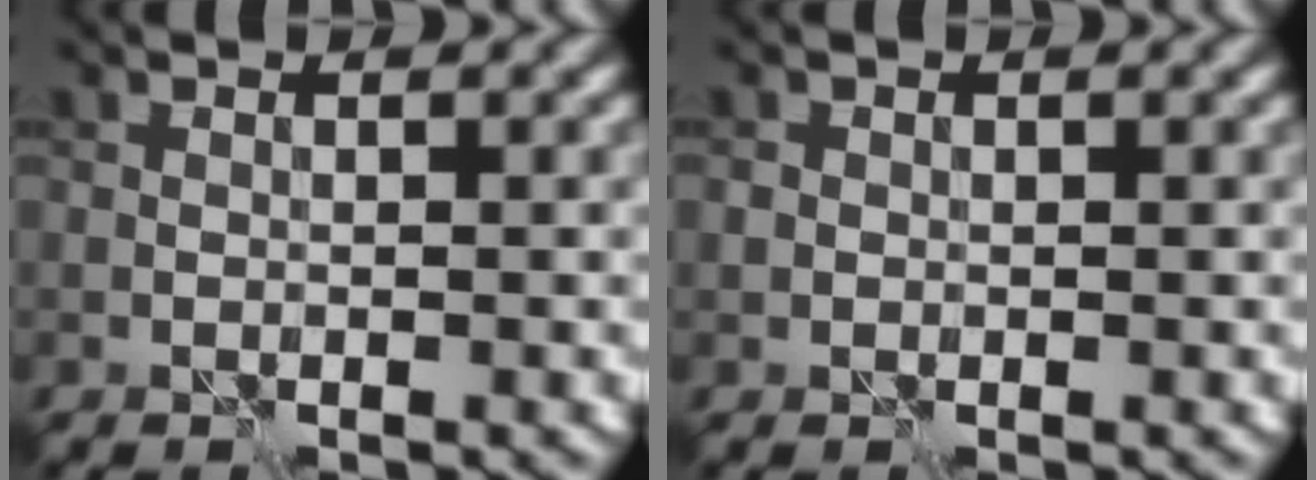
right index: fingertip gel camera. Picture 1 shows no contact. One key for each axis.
{"total": 0.7, "fx": 0.0, "fy": 0.7, "fz": 0.1, "tx": 0.002, "ty": -0.001, "tz": -0.003}